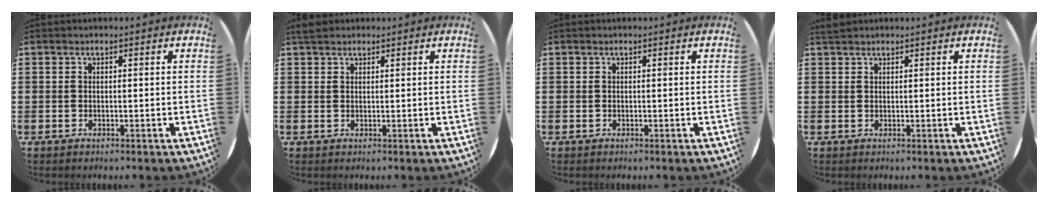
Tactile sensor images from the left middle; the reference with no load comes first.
{"total": 1.7, "force": [1.5, 0.7, 0.3], "torque": [0.000, 0.003, 0.027]}
{"total": 0.0}
{"total": 1.0, "force": [0.9, 0.2, 0.0], "torque": [-0.002, 0.004, 0.018]}